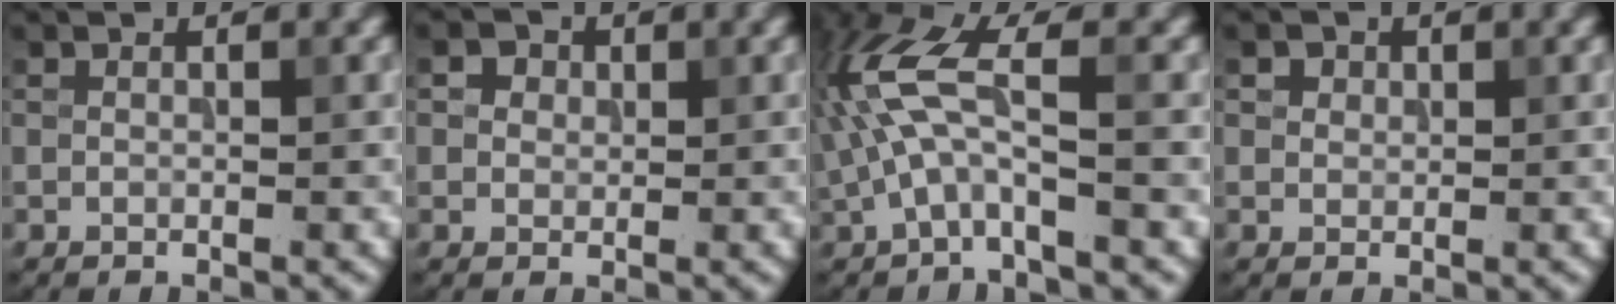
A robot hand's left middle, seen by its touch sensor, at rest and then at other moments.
{"total": 3.6, "force": [1.9, 2.6, 1.6], "torque": [-0.027, 0.009, 0.015]}
{"total": 5.8, "force": [-0.1, 2.1, 5.4], "torque": [-0.131, 0.019, -0.009]}
{"total": 2.6, "force": [1.6, 1.8, 1.0], "torque": [-0.028, 0.004, 0.023]}